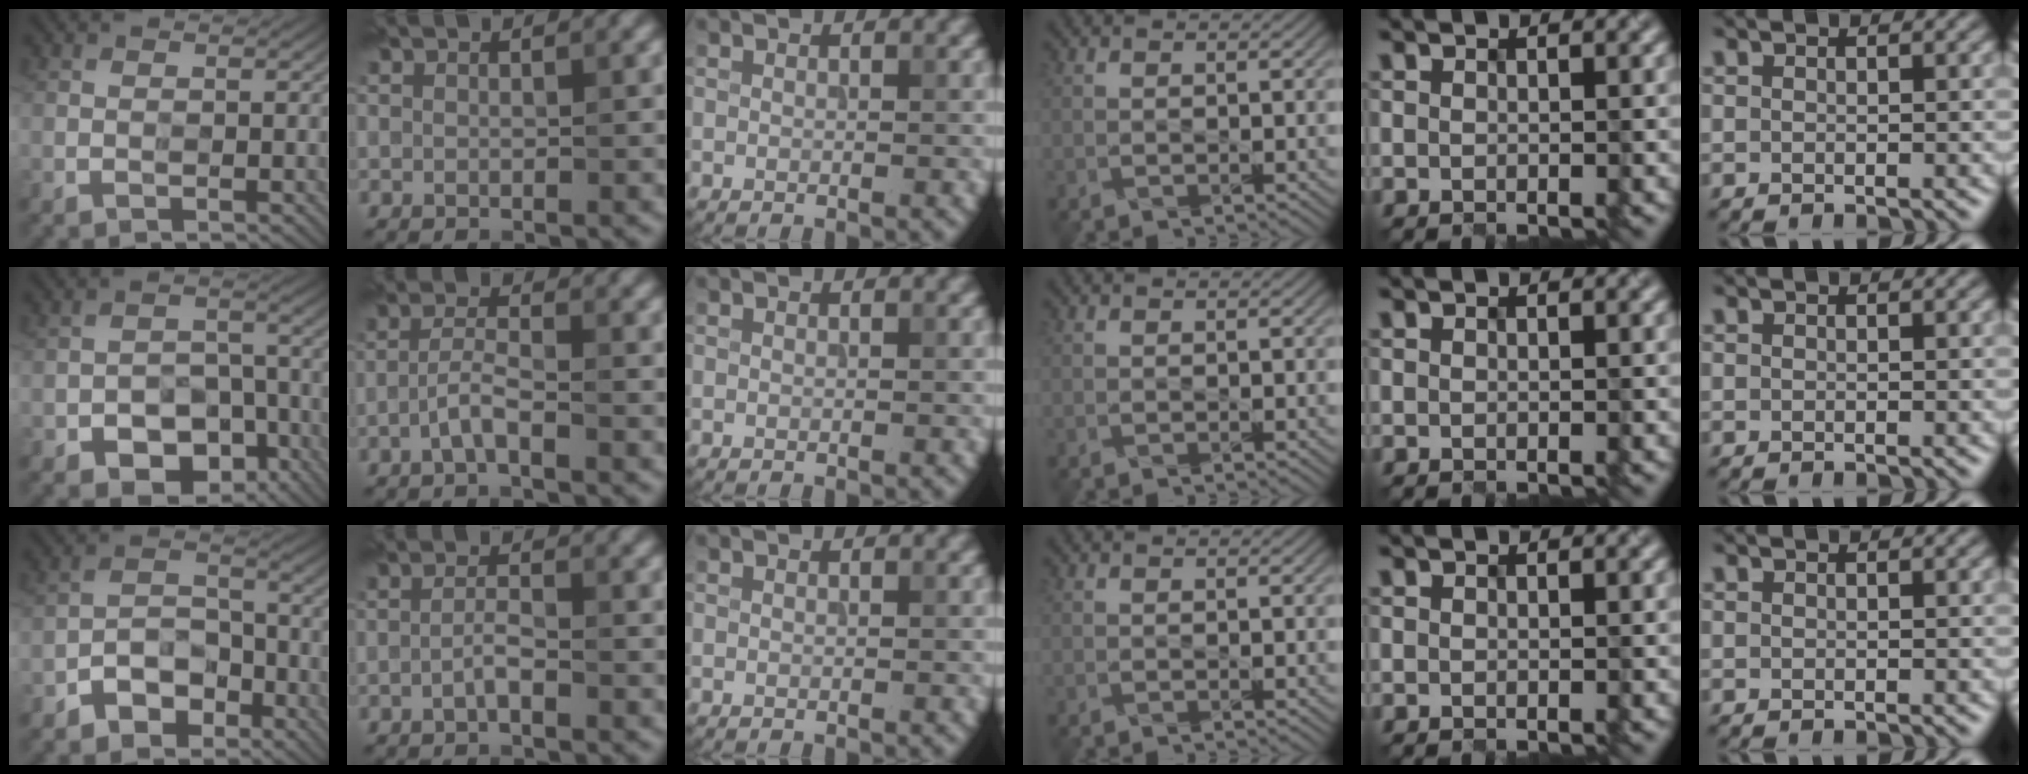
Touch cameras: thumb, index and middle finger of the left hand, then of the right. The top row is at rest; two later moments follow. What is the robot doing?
{"motion": "extract", "object": "file holder"}